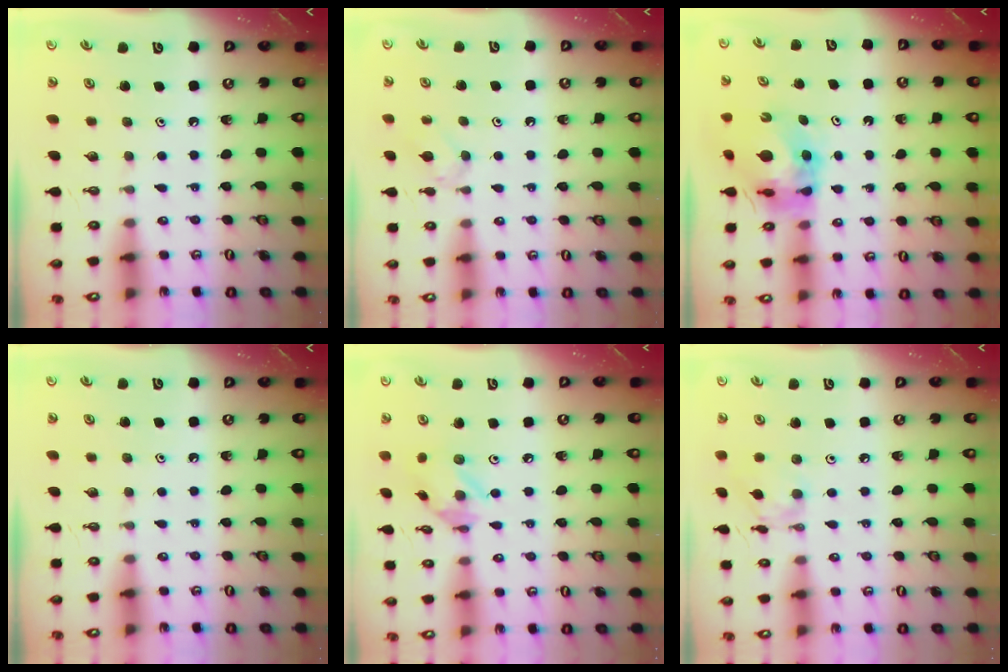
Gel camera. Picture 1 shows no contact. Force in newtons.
{"total": 2.9, "press": 2.8, "slide": 0.6}
{"total": 9.5, "press": 9.5, "slide": 0.9}
{"total": 0.0}
{"total": 6.7, "press": 6.6, "slide": 0.5}
{"total": 5.8, "press": 5.8, "slide": 0.3}